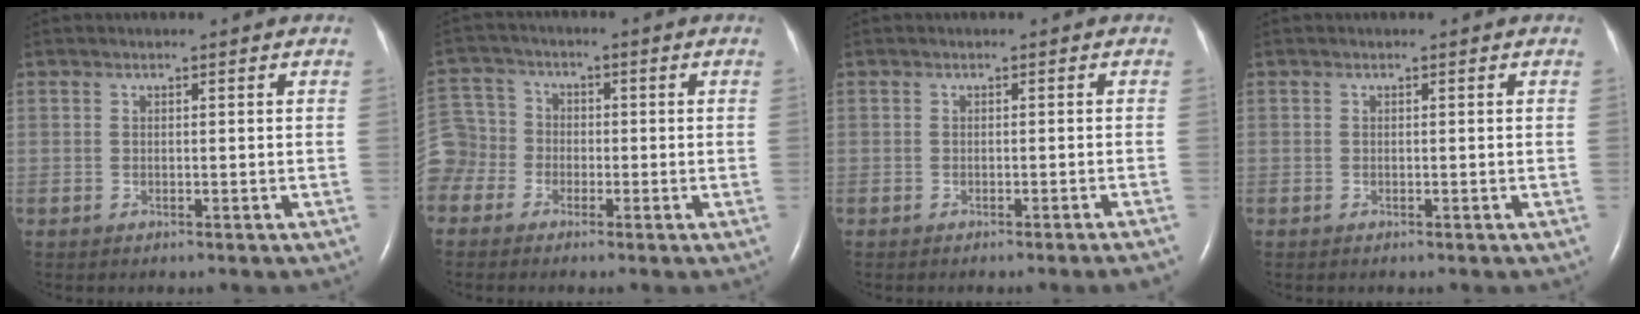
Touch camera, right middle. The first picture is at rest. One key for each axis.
{"total": 6.8, "fx": -2.9, "fy": 6.1, "fz": 1.1, "tx": -0.035, "ty": 0.018, "tz": -0.059}
{"total": 2.4, "fx": -1.9, "fy": -0.8, "fz": 1.1, "tx": -0.010, "ty": 0.004, "tz": -0.022}
{"total": 0.0}